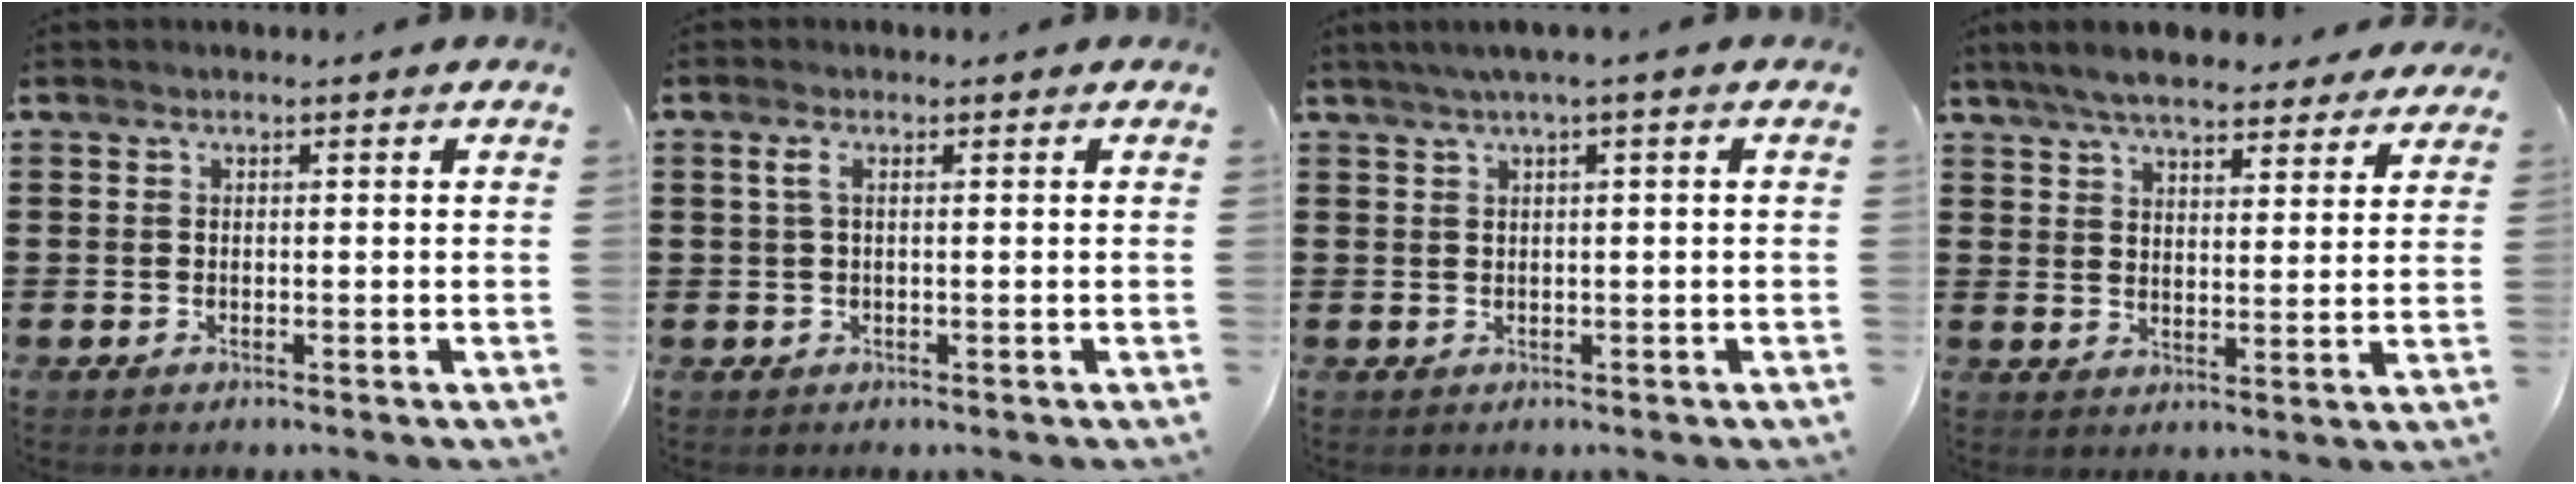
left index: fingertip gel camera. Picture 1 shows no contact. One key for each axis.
{"total": 1.8, "fx": 0.3, "fy": 0.5, "fz": 1.7, "tx": -0.041, "ty": -0.001, "tz": 0.002}
{"total": 1.6, "fx": 0.4, "fy": -0.1, "fz": 1.6, "tx": -0.027, "ty": -0.003, "tz": 0.007}
{"total": 6.5, "fx": 6.0, "fy": 1.1, "fz": 2.4, "tx": -0.068, "ty": -0.014, "tz": 0.109}